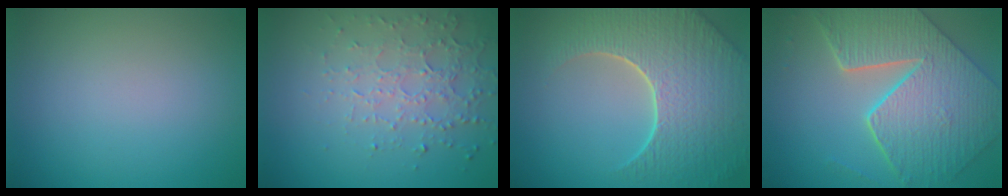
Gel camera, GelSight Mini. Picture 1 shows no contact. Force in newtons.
{"total": 4.5, "press": 3.2, "slide": 3.1}
{"total": 9.1, "press": 6.5, "slide": 6.4}
{"total": 9.3, "press": 6.7, "slide": 6.4}